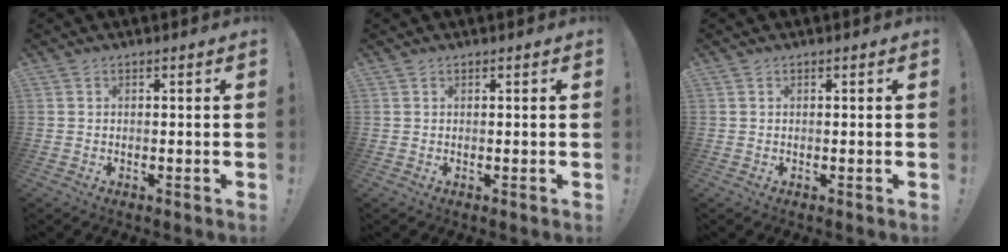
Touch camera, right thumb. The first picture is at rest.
{"total": 0.0}
{"total": 0.0}